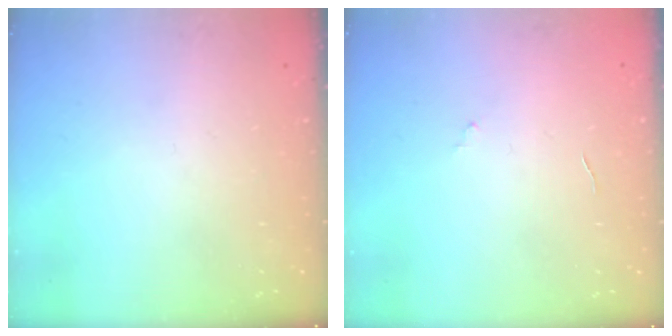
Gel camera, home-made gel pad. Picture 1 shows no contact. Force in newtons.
{"total": 3.6, "press": 3.6, "slide": 0.2}